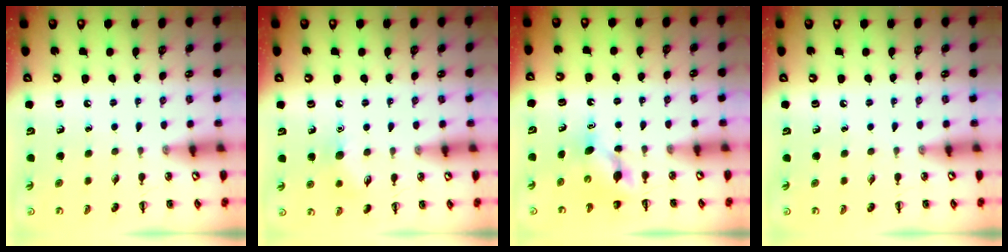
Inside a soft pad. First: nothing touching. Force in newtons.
{"total": 7.8, "press": 7.6, "slide": 1.3}
{"total": 4.0, "press": 3.9, "slide": 1.1}
{"total": 0.0}